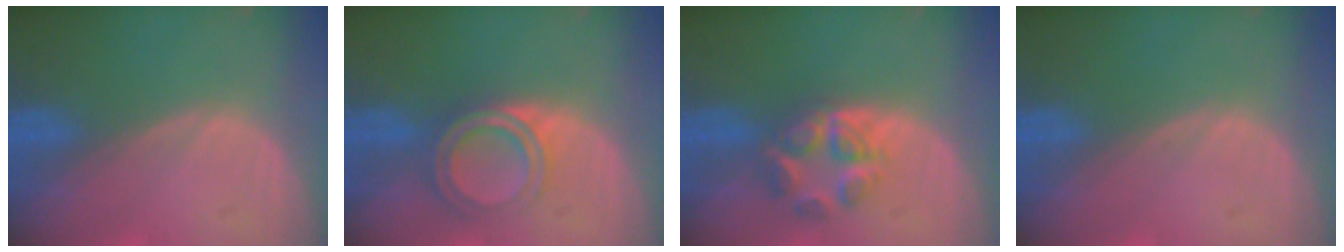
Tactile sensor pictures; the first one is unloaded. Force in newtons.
{"total": 5.7, "press": 5.0, "slide": 2.8}
{"total": 5.6, "press": 5.3, "slide": 2.0}
{"total": 0.0}